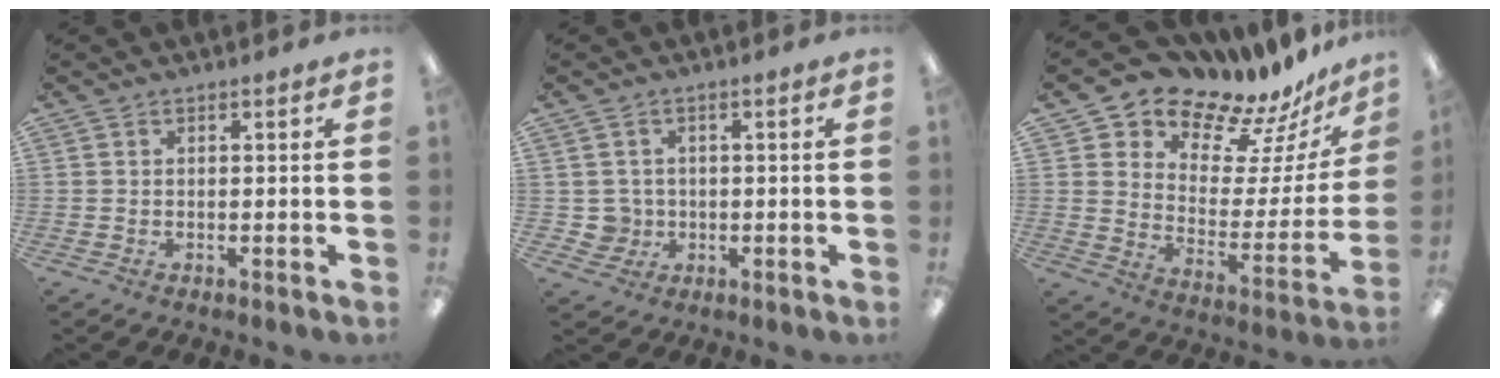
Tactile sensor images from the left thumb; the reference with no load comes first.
{"total": 3.8, "force": [0.1, 3.8, 0.4], "torque": [-0.008, 0.004, 0.003]}
{"total": 14.1, "force": [12.6, 5.9, 2.5], "torque": [-0.052, -0.120, 0.220]}